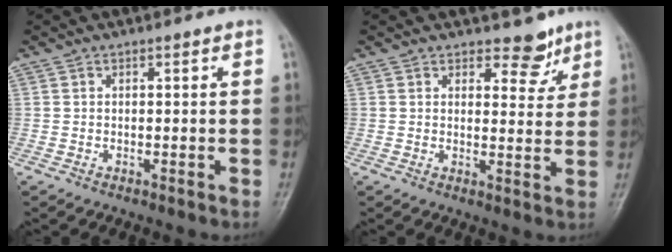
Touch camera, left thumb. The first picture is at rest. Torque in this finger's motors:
{"motor_torque": [0.01, 0.01, -0.24, -0.29, 0.03]}